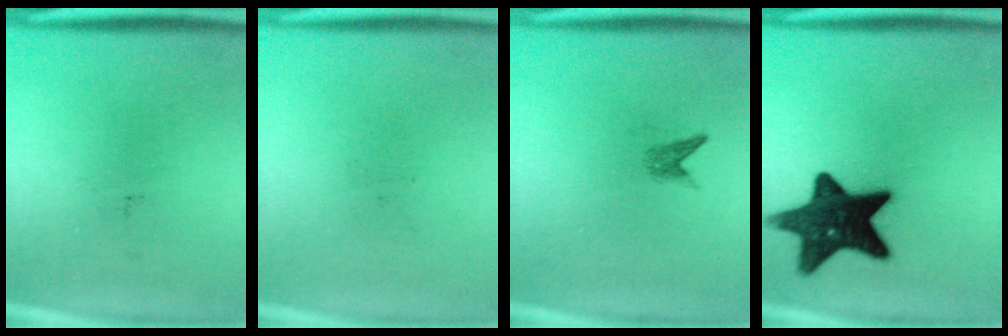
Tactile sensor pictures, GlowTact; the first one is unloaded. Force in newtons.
{"total": 0.0}
{"total": 1.3}
{"total": 15.0}